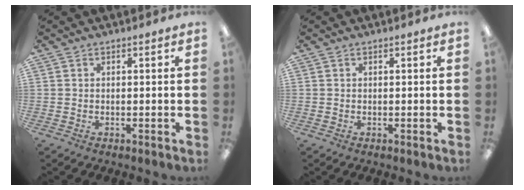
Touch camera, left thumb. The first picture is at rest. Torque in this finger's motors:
{"motor_torque": [-0.01, 0.01, -0.04, 0.03, 0.00]}